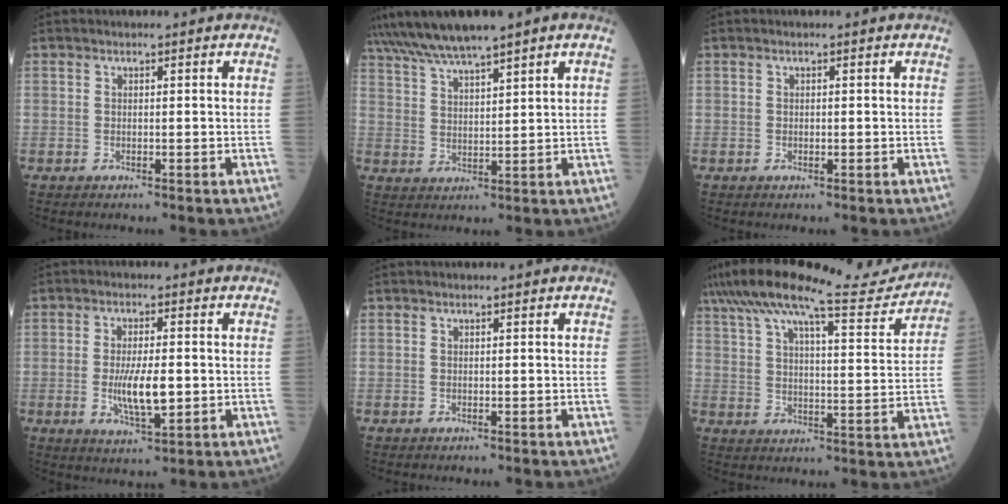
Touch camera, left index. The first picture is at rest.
{"total": 8.3, "force": [6.6, 0.4, 5.0], "torque": [-0.101, 0.022, 0.124]}
{"total": 0.6, "force": [0.0, 0.4, 0.4], "torque": [-0.010, -0.005, 0.001]}
{"total": 6.9, "force": [-0.8, 2.1, 6.5], "torque": [-0.130, -0.015, -0.010]}
{"total": 0.0}
{"total": 19.2, "force": [17.4, 2.0, 8.1], "torque": [-0.149, -0.001, 0.254]}